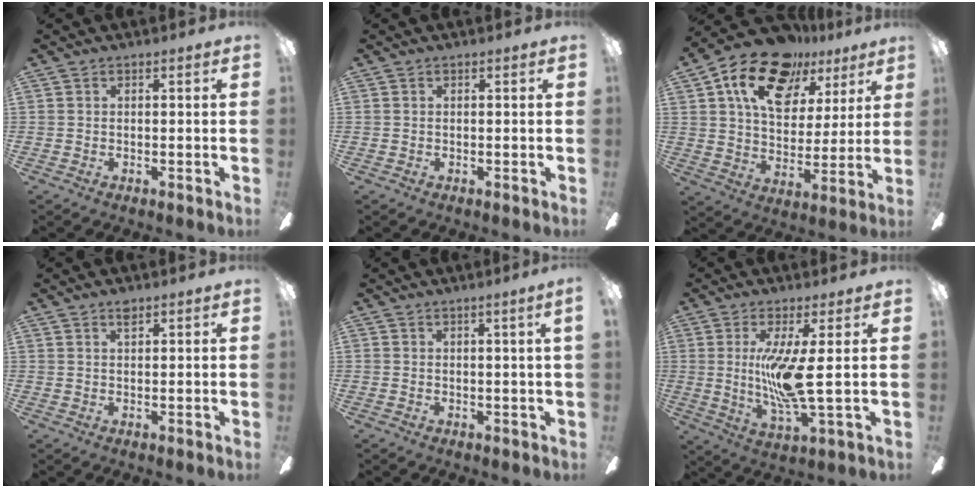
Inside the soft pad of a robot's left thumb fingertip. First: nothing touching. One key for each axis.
{"total": 0.0}
{"total": 17.9, "fx": 11.1, "fy": 10.3, "fz": 9.5, "tx": -0.169, "ty": -0.047, "tz": 0.199}
{"total": 1.6, "fx": 1.3, "fy": 0.5, "fz": 0.9, "tx": -0.013, "ty": -0.002, "tz": 0.021}
{"total": 1.5, "fx": 0.7, "fy": -0.4, "fz": 1.3, "tx": -0.016, "ty": -0.008, "tz": 0.009}
{"total": 11.5, "fx": 1.3, "fy": 1.4, "fz": 11.4, "tx": -0.231, "ty": -0.019, "tz": 0.018}